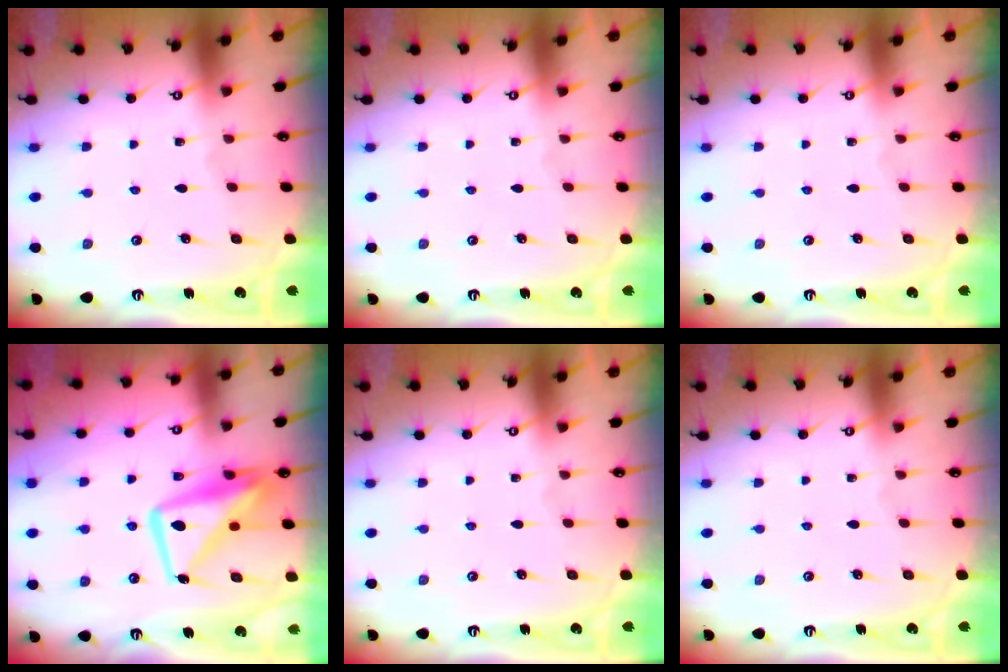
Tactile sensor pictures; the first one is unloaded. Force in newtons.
{"total": 0.0}
{"total": 0.0}
{"total": 14.2, "press": 14.1, "slide": 1.5}
{"total": 0.0}
{"total": 0.0}